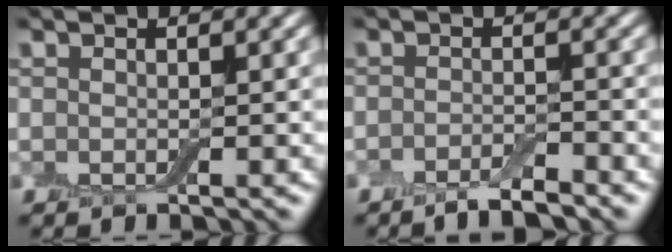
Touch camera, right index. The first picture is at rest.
{"total": 2.6, "force": [-2.1, 0.5, 1.5], "torque": [-0.025, 0.002, -0.038]}